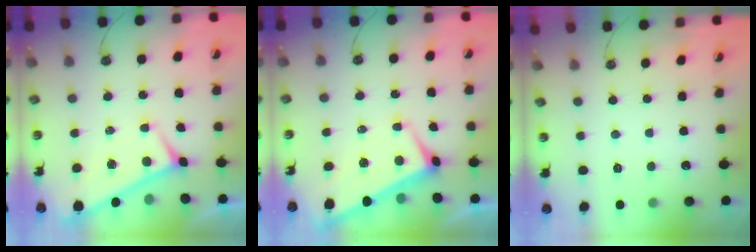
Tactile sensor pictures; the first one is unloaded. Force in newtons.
{"total": 1.6, "press": 1.2, "slide": 1.0}
{"total": 0.0}